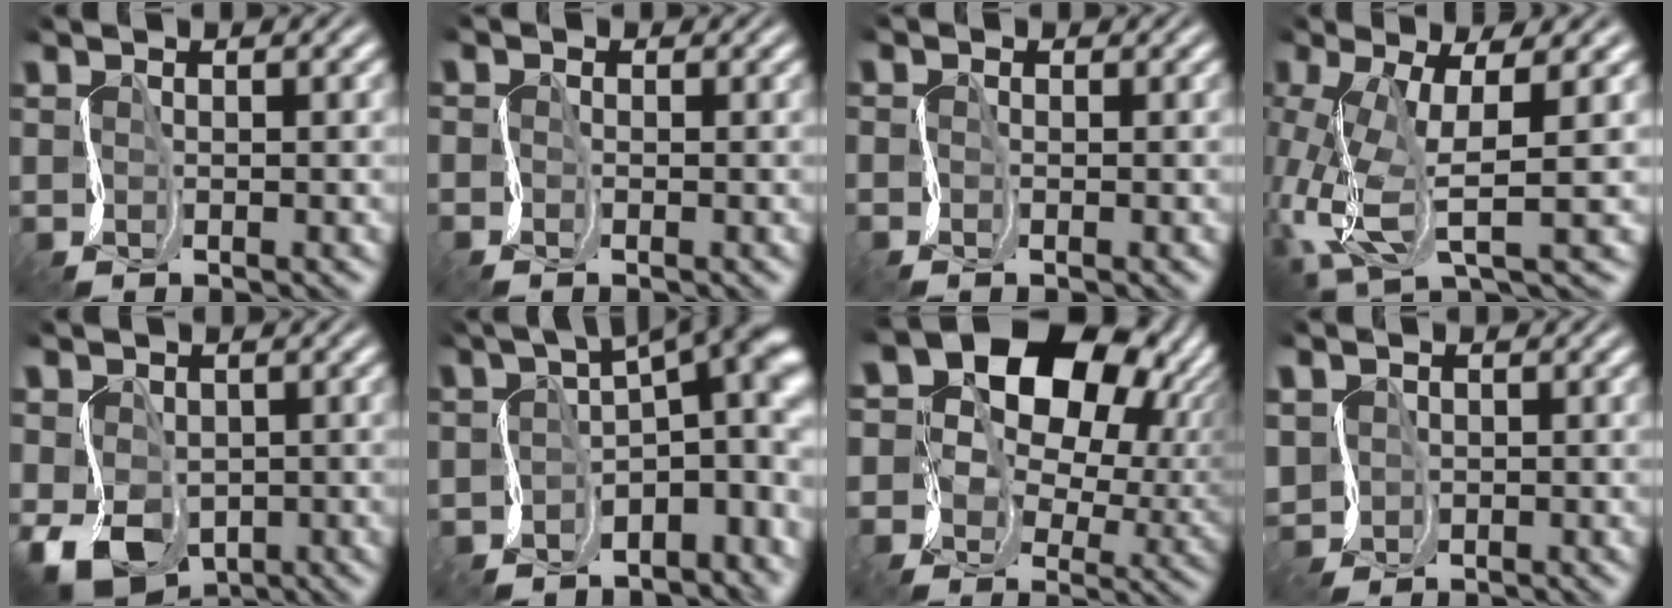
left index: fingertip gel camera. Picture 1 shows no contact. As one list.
[{"total": 1.6, "force": [-1.3, -0.1, -0.9], "torque": [0.010, -0.002, -0.018]}, {"total": 1.5, "force": [-1.2, -0.2, -0.9], "torque": [0.009, -0.002, -0.015]}, {"total": 7.3, "force": [-1.4, 2.2, 6.9], "torque": [-0.169, -0.009, -0.018]}, {"total": 5.6, "force": [-2.2, 4.3, 2.8], "torque": [-0.083, -0.026, -0.025]}, {"total": 8.8, "force": [-1.8, 4.2, 7.6], "torque": [-0.081, 0.007, -0.025]}, {"total": 16.4, "force": [5.4, 12.3, 9.3], "torque": [-0.145, 0.036, 0.085]}, {"total": 1.5, "force": [-0.4, 1.3, -0.8], "torque": [-0.011, -0.004, 0.002]}]